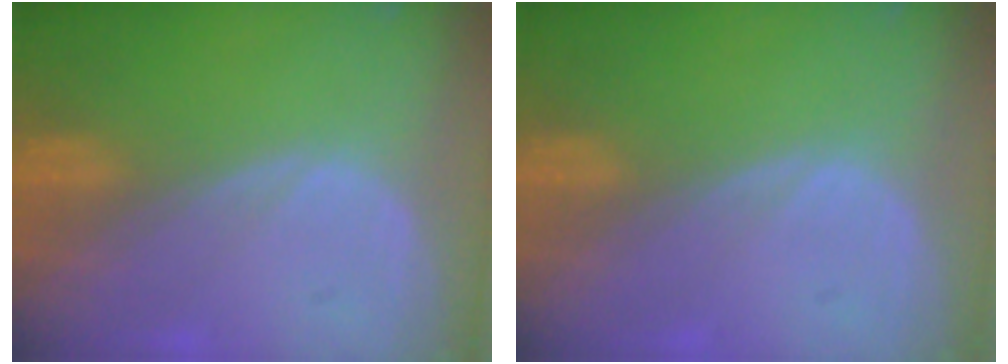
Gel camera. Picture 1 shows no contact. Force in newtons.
{"total": 0.0}